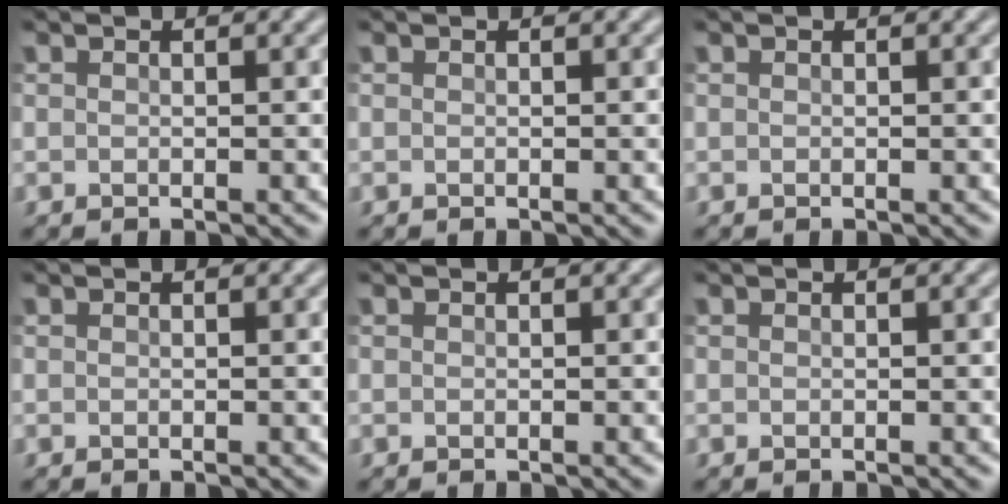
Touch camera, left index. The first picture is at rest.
{"total": 0.0}
{"total": 0.0}
{"total": 0.0}
{"total": 0.0}
{"total": 0.0}